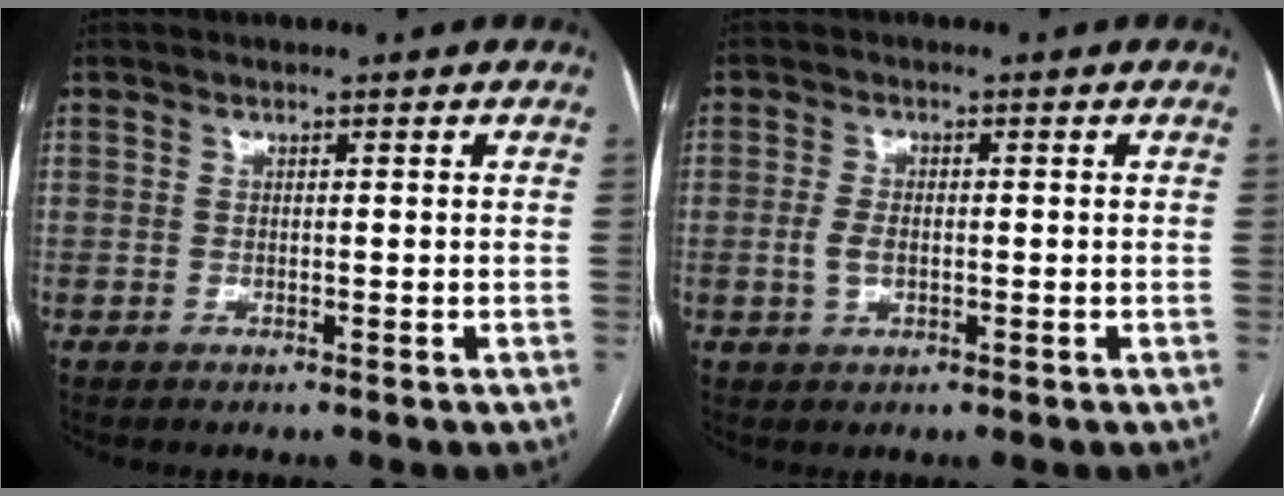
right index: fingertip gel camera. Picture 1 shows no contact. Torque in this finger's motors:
{"motor_torque": [0.34, -0.18, 0.28, 0.07]}